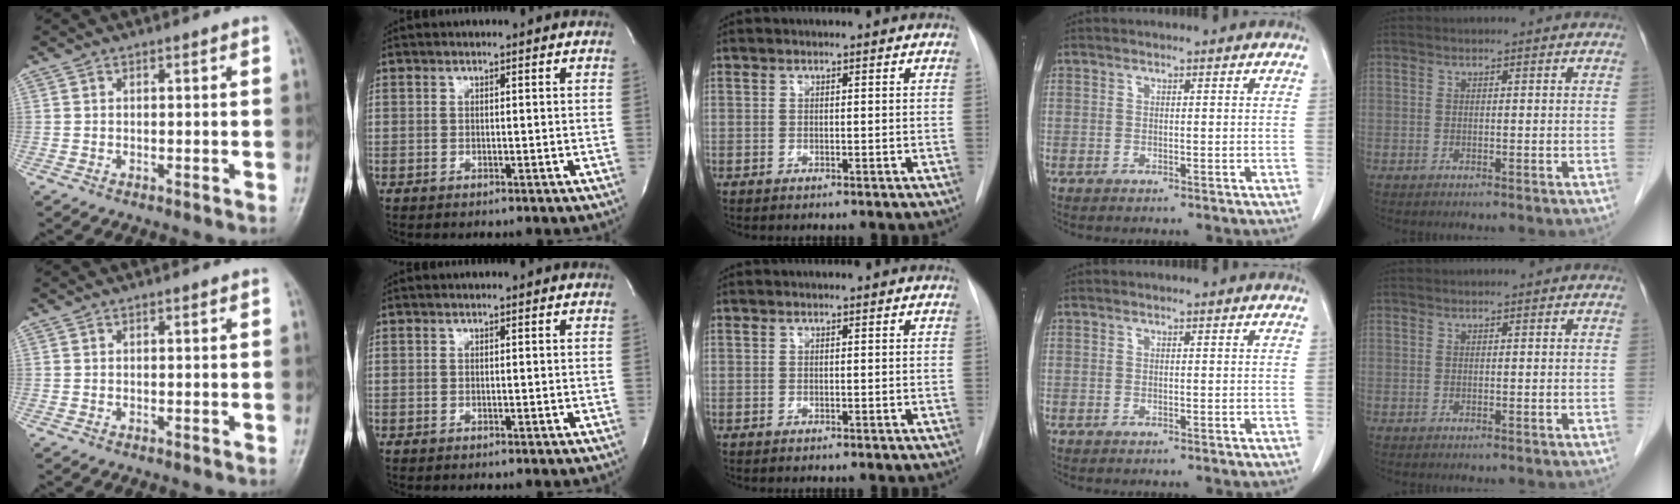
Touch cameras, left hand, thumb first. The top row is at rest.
{}